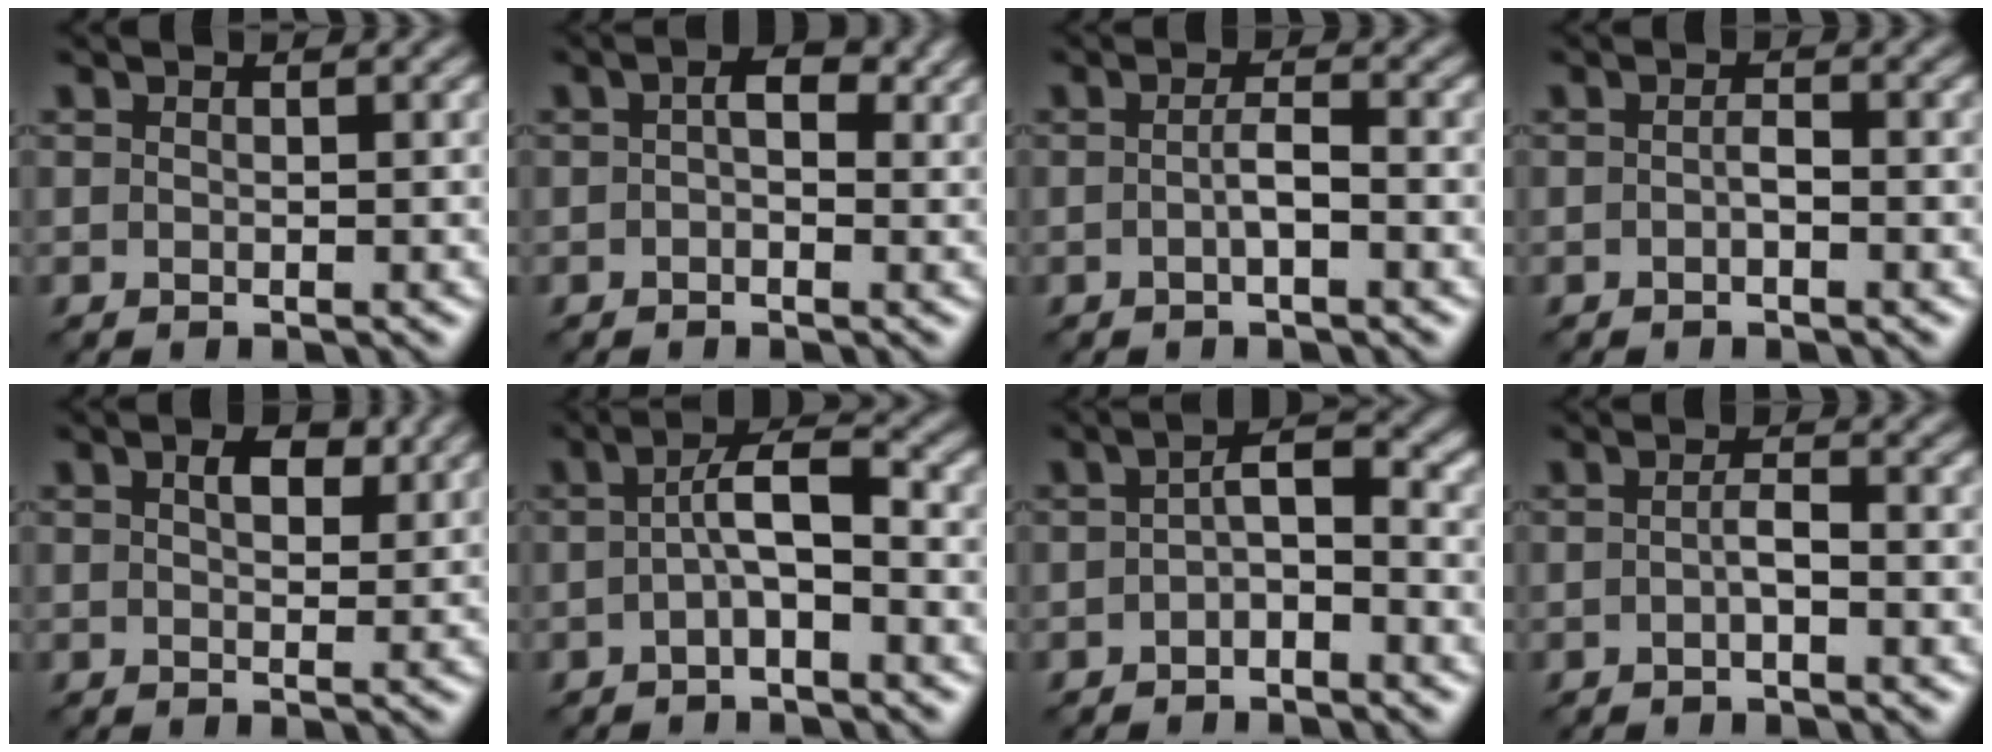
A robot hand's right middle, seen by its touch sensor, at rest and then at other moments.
{"total": 2.4, "force": [0.4, 1.2, 2.1], "torque": [-0.029, 0.006, 0.000]}
{"total": 1.6, "force": [-0.4, 0.2, 1.5], "torque": [-0.029, 0.003, -0.009]}
{"total": 0.9, "force": [-0.4, 0.2, 0.9], "torque": [-0.017, 0.002, -0.006]}
{"total": 2.5, "force": [1.1, 1.2, 1.9], "torque": [-0.029, 0.003, 0.020]}
{"total": 3.4, "force": [-0.5, 0.8, 3.2], "torque": [-0.056, 0.014, -0.012]}
{"total": 2.6, "force": [-0.8, 1.0, 2.3], "torque": [-0.038, 0.010, -0.020]}
{"total": 1.3, "force": [-0.4, 0.2, 1.3], "torque": [-0.024, 0.003, -0.008]}